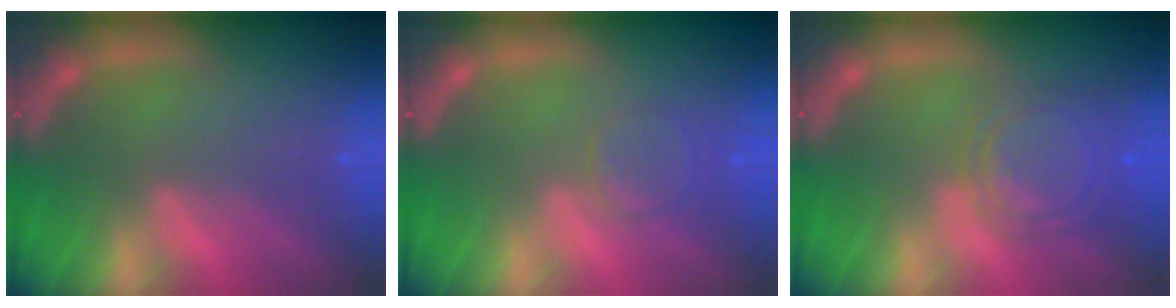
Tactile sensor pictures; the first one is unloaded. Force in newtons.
{"total": 2.9}
{"total": 6.0}